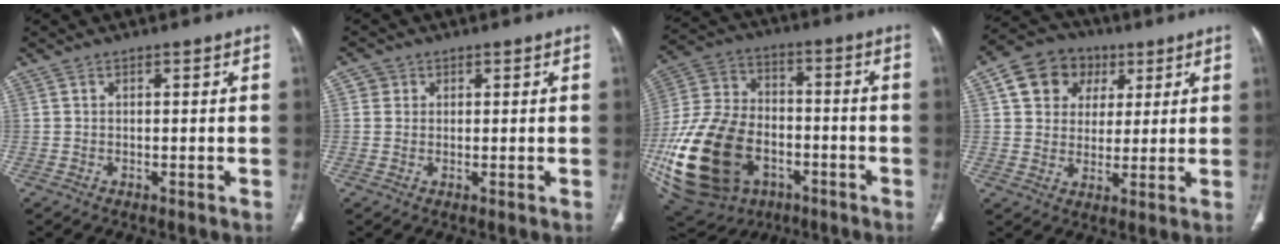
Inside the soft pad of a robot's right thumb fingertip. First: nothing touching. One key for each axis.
{"total": 2.0, "fx": 0.6, "fy": 1.9, "fz": 0.3, "tx": 0.010, "ty": 0.000, "tz": 0.005}
{"total": 29.4, "fx": -9.2, "fy": 20.4, "fz": 19.1, "tx": -0.439, "ty": 0.029, "tz": -0.140}
{"total": 11.4, "fx": 4.3, "fy": 9.6, "fz": 4.5, "tx": -0.047, "ty": 0.001, "tz": 0.066}